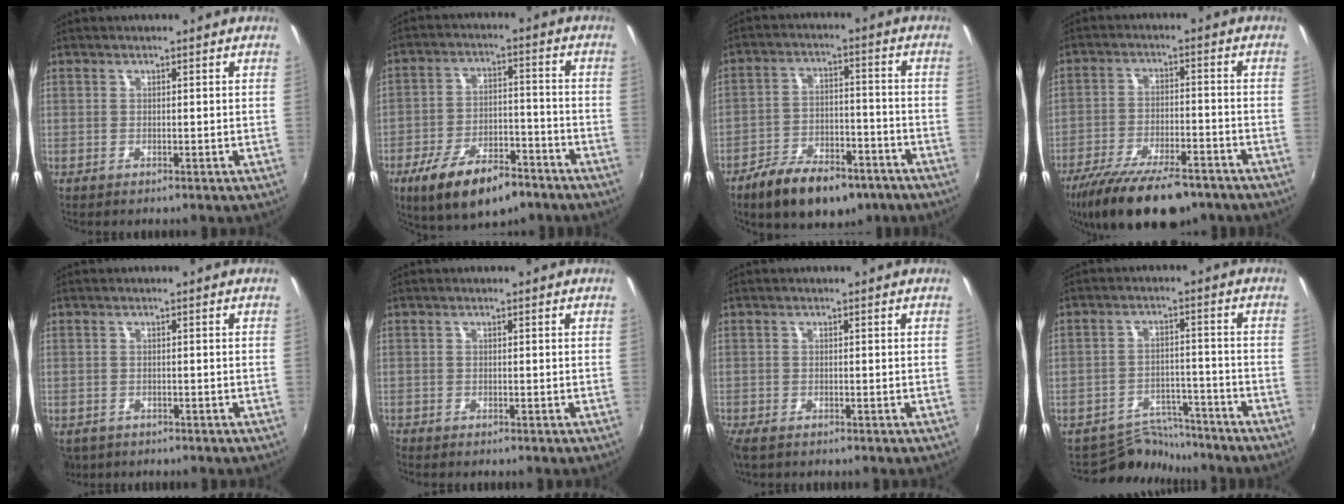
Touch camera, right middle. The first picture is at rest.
{"total": 14.8, "force": [-9.7, 6.1, 9.3], "torque": [-0.183, -0.013, -0.153]}
{"total": 14.5, "force": [-9.9, 6.9, 8.1], "torque": [-0.164, -0.008, -0.152]}
{"total": 17.7, "force": [-13.4, 5.8, 9.9], "torque": [-0.203, -0.041, -0.213]}
{"total": 4.9, "force": [-3.2, 3.1, 2.1], "torque": [-0.054, -0.017, -0.049]}
{"total": 0.7, "force": [-0.7, 0.1, 0.0], "torque": [-0.001, -0.004, -0.017]}
{"total": 2.9, "force": [-2.2, 1.1, 1.4], "torque": [-0.035, -0.015, -0.042]}
{"total": 8.0, "force": [-7.7, 2.2, -0.1], "torque": [-0.015, 0.011, -0.124]}